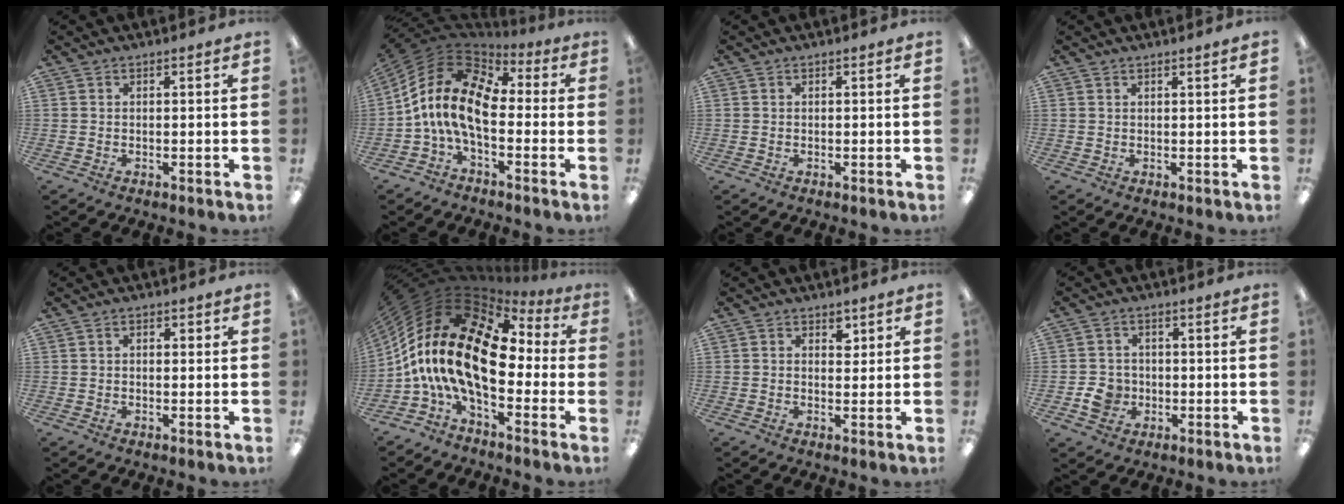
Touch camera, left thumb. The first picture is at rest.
{"total": 15.6, "force": [-0.6, 8.8, 12.9], "torque": [-0.284, 0.004, -0.015]}
{"total": 0.0}
{"total": 1.0, "force": [0.7, 0.0, 0.7], "torque": [-0.013, -0.001, 0.013]}
{"total": 1.5, "force": [0.0, 0.9, 1.2], "torque": [-0.016, 0.004, -0.003]}
{"total": 23.9, "force": [-1.0, 12.2, 20.5], "torque": [-0.441, -0.003, -0.013]}
{"total": 2.7, "force": [1.1, 1.7, 1.8], "torque": [-0.007, -0.008, 0.011]}
{"total": 5.5, "force": [-1.7, 4.8, 2.3], "torque": [-0.034, 0.008, -0.027]}